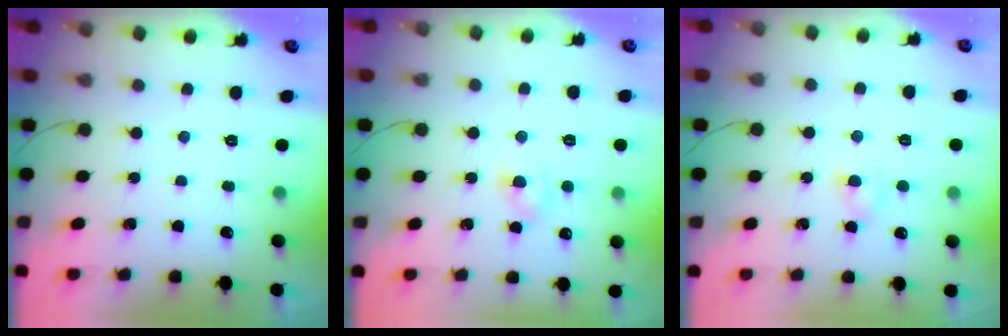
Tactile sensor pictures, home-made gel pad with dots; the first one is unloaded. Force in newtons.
{"total": 2.6, "press": 2.3, "slide": 1.1}
{"total": 1.7, "press": 1.6, "slide": 0.5}